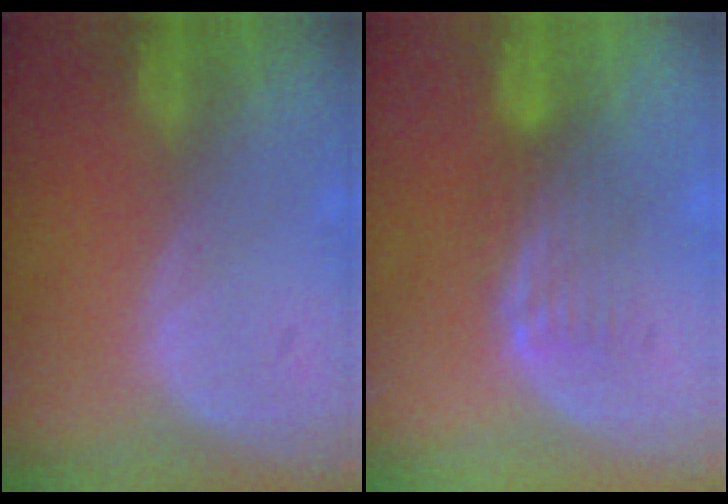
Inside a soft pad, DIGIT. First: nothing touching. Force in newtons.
{"total": 4.6, "press": 4.0, "slide": 2.3}